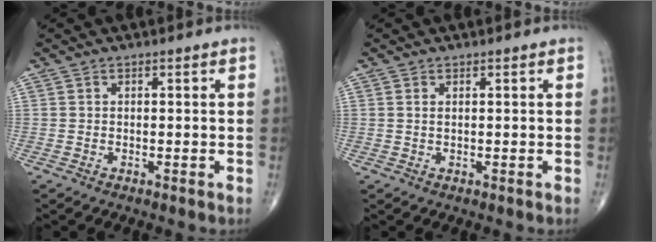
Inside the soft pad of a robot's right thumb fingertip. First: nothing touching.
{"total": 0.8, "force": [0.3, 0.3, 0.6], "torque": [-0.016, 0.001, 0.007]}